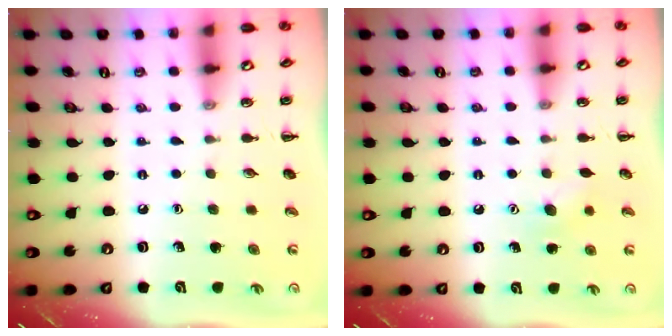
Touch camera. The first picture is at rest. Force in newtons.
{"total": 5.5, "press": 5.3, "slide": 1.5}